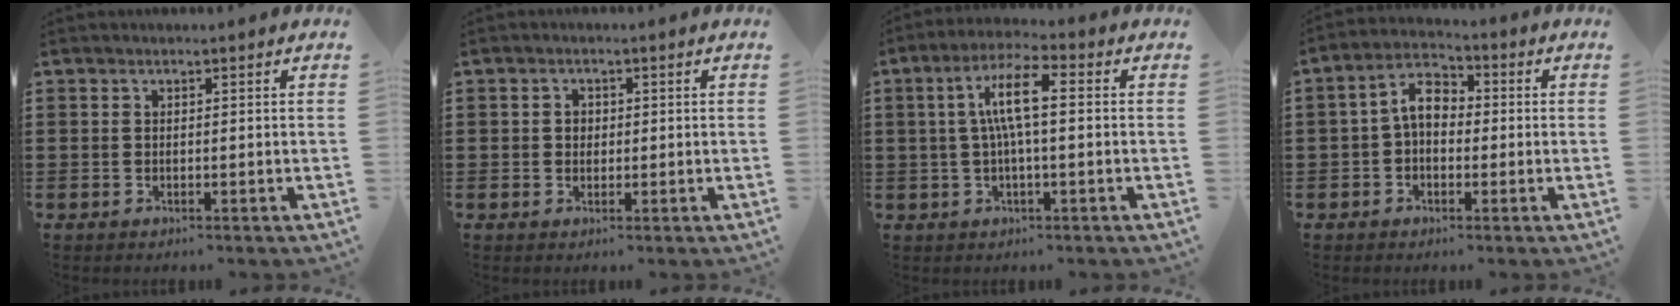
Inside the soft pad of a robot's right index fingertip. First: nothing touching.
{"total": 1.5, "force": [0.1, 1.3, 0.7], "torque": [-0.016, 0.008, 0.000]}
{"total": 7.3, "force": [0.3, 1.7, 7.1], "torque": [-0.146, 0.006, -0.004]}
{"total": 5.9, "force": [-0.3, 3.6, 4.7], "torque": [-0.105, 0.009, -0.011]}